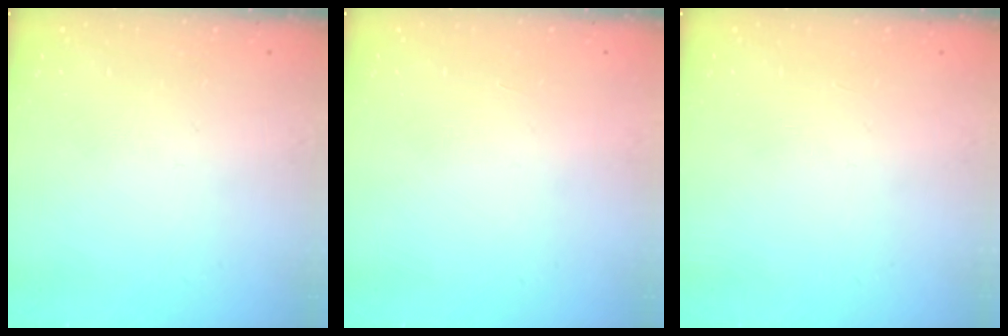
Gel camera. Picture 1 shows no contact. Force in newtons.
{"total": 0.0}
{"total": 0.0}